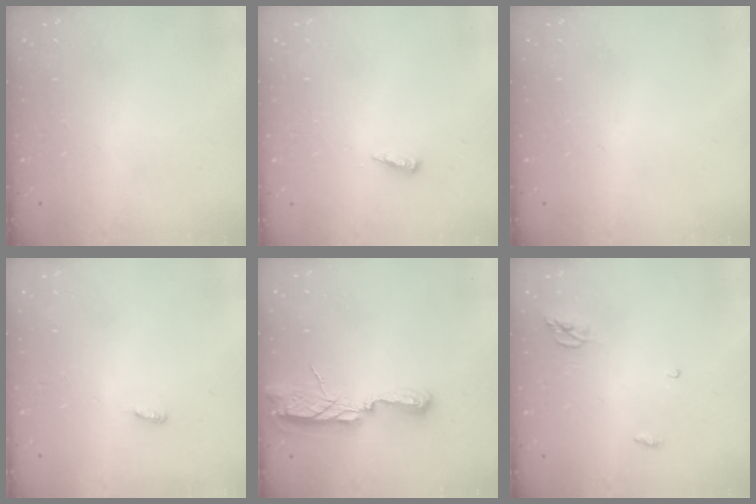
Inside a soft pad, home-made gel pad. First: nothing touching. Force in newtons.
{"total": 3.1, "press": 3.1, "slide": 0.3}
{"total": 0.0}
{"total": 2.9, "press": 2.9, "slide": 0.2}
{"total": 9.3, "press": 8.3, "slide": 4.1}
{"total": 3.8, "press": 3.8, "slide": 0.4}